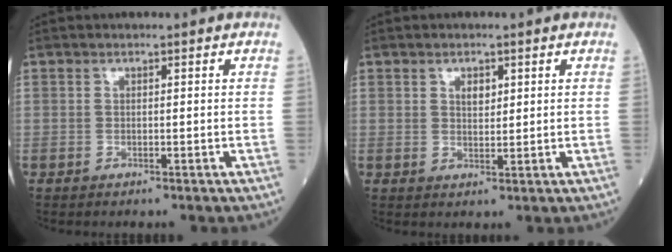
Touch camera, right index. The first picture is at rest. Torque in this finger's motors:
{"motor_torque": [0.11, -0.01, 0.07, 0.04]}